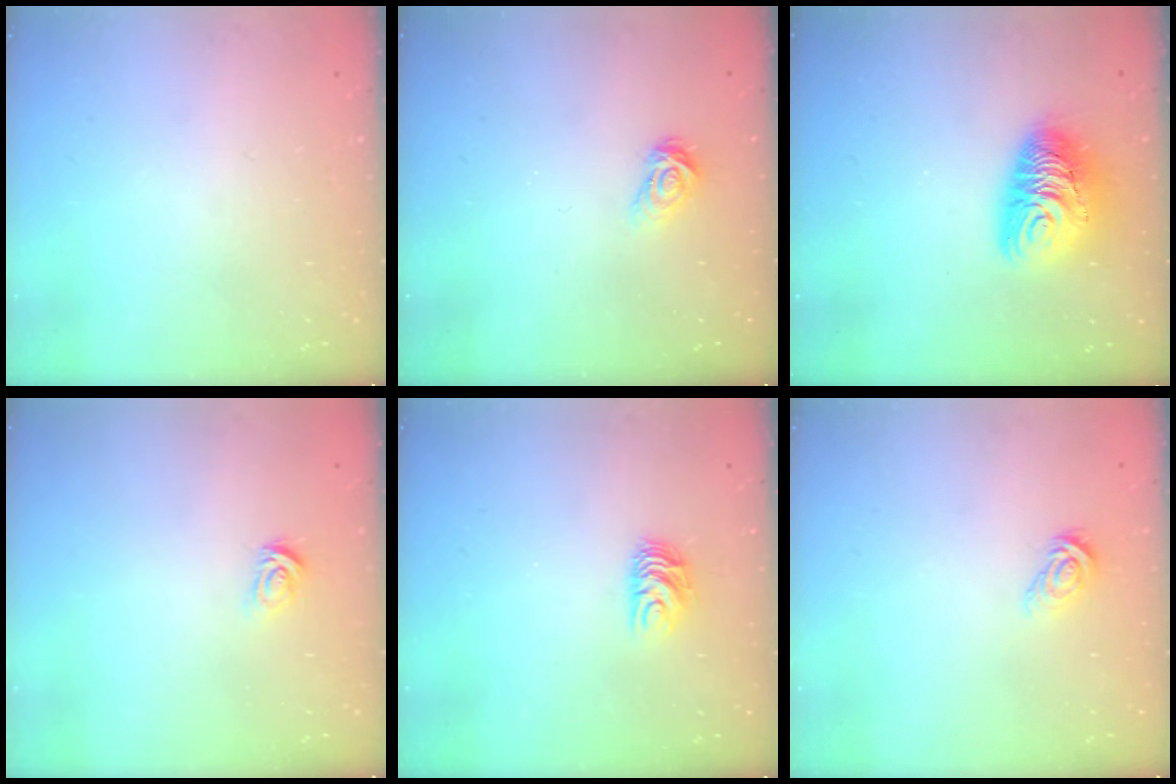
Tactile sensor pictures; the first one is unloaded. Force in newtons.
{"total": 3.9, "press": 3.9, "slide": 0.4}
{"total": 12.7, "press": 12.6, "slide": 1.2}
{"total": 2.8, "press": 2.8, "slide": 0.4}
{"total": 6.7, "press": 6.6, "slide": 0.6}
{"total": 6.6, "press": 6.6, "slide": 0.2}